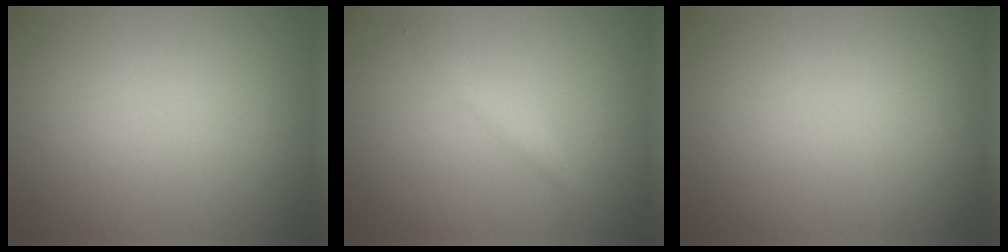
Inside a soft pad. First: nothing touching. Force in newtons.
{"total": 1.4, "press": 1.4, "slide": 0.0}
{"total": 0.0}